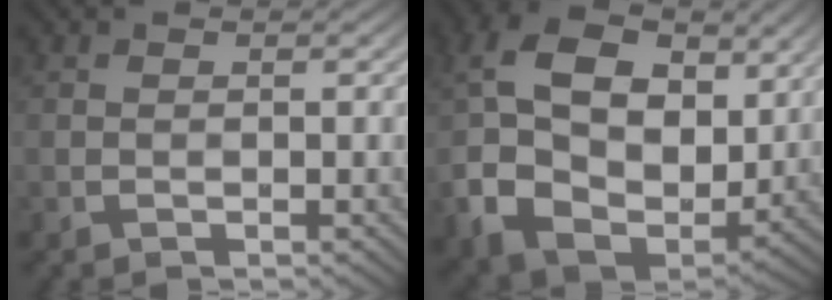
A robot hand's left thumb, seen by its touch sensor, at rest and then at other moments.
{"total": 14.9, "force": [2.2, 10.3, 10.6], "torque": [-0.227, 0.008, 0.034]}